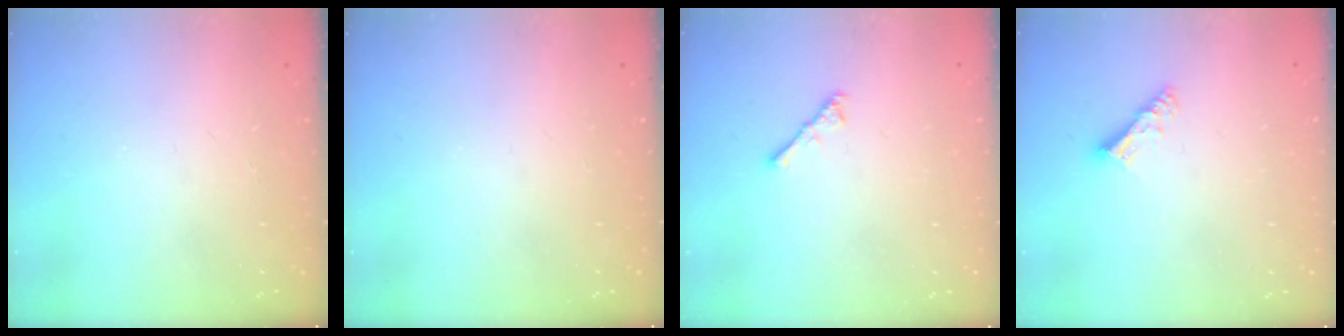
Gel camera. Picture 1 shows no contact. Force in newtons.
{"total": 0.0}
{"total": 3.4, "press": 3.4, "slide": 0.6}
{"total": 5.5, "press": 5.5, "slide": 0.3}